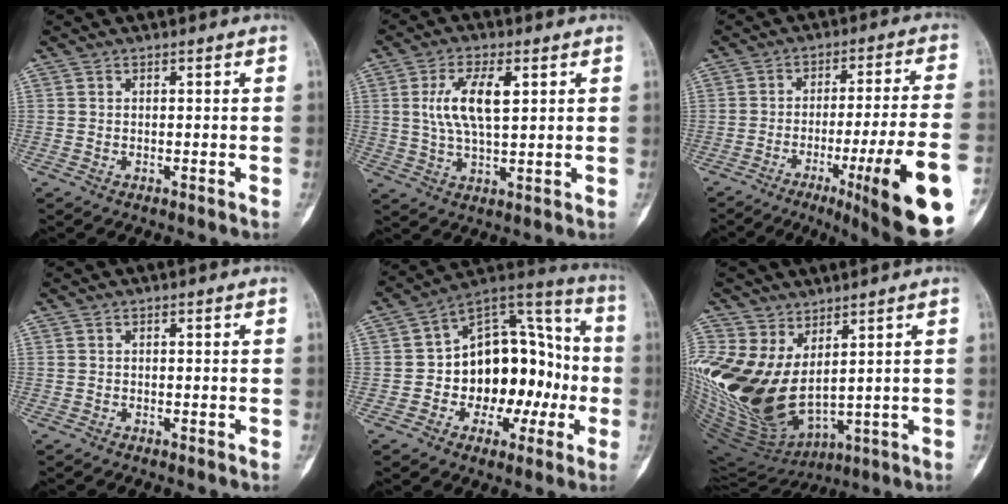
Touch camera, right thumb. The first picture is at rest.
{"total": 9.6, "force": [2.5, 4.0, 8.3], "torque": [-0.161, -0.003, 0.048]}
{"total": 20.2, "force": [-8.1, 1.5, 18.4], "torque": [-0.221, 0.012, -0.113]}
{"total": 0.0}
{"total": 19.6, "force": [-2.8, 13.2, 14.2], "torque": [-0.146, 0.059, -0.038]}
{"total": 20.1, "force": [4.2, 12.0, 15.5], "torque": [-0.338, -0.043, 0.113]}